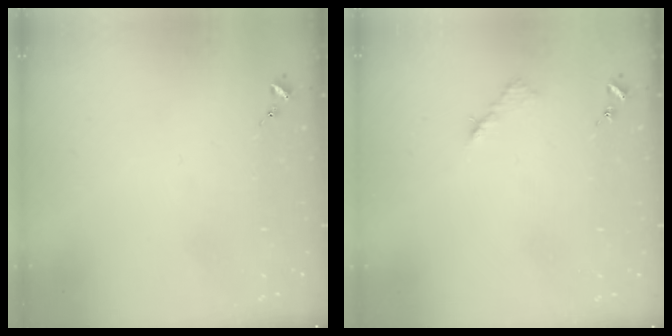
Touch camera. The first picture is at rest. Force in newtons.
{"total": 3.1, "press": 3.1, "slide": 0.4}